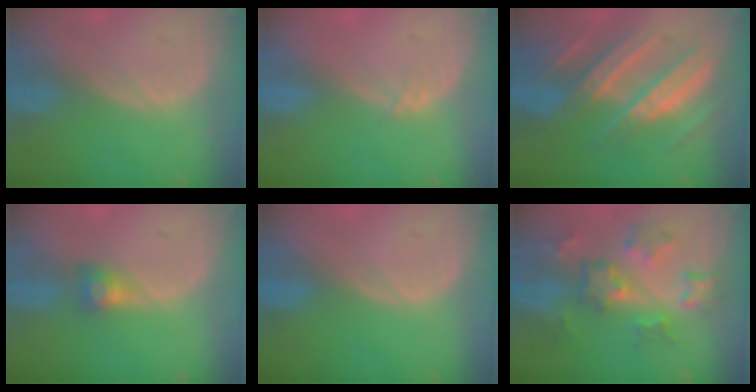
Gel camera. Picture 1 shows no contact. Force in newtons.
{"total": 0.7, "press": 0.6, "slide": 0.3}
{"total": 10.2, "press": 10.2, "slide": 1.0}
{"total": 3.0, "press": 2.5, "slide": 1.7}
{"total": 0.0}
{"total": 8.6, "press": 7.8, "slide": 3.8}